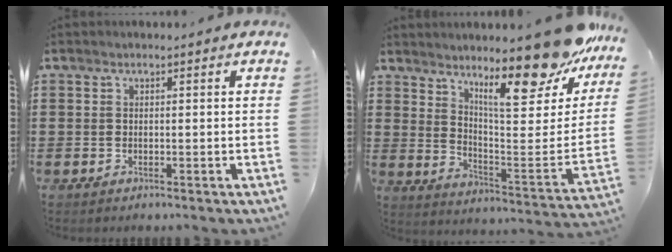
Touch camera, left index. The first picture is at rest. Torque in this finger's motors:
{"motor_torque": [1.37, -0.77, 1.05, 0.21]}